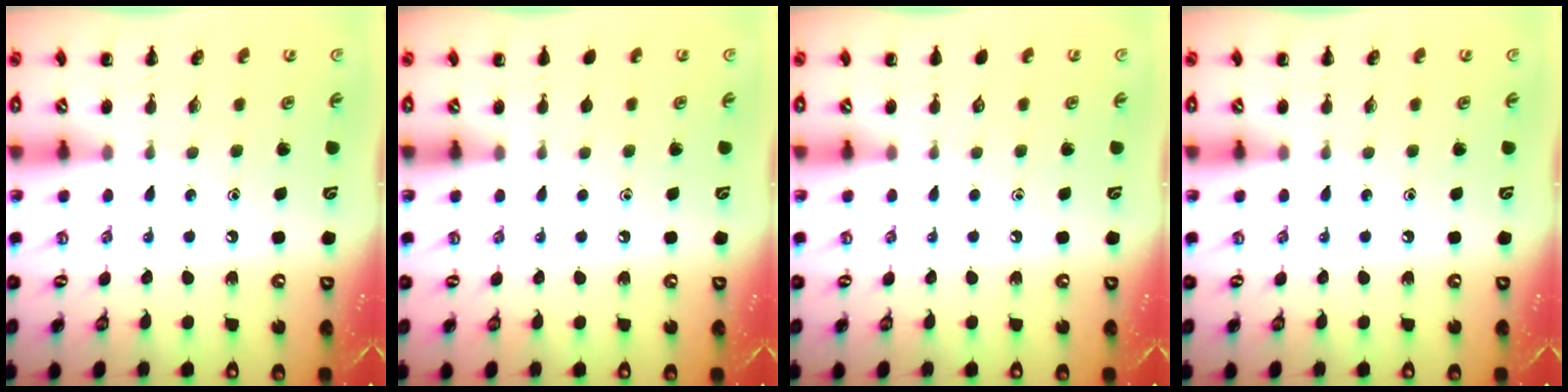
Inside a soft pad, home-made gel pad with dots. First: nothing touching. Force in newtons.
{"total": 0.6, "press": 0.6, "slide": 0.1}
{"total": 0.0}
{"total": 0.0}